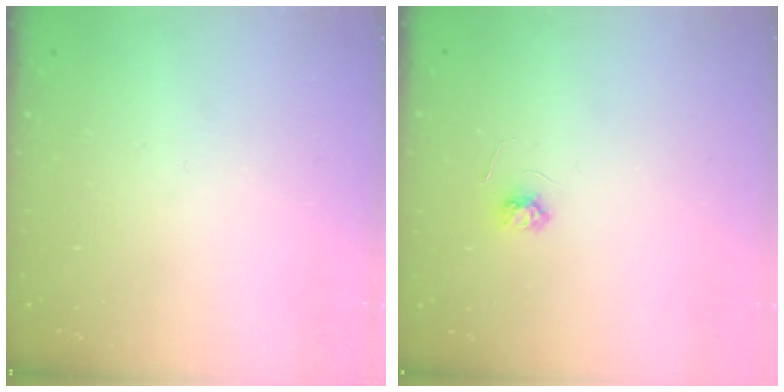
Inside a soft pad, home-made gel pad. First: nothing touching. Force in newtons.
{"total": 3.6, "press": 3.6, "slide": 0.5}